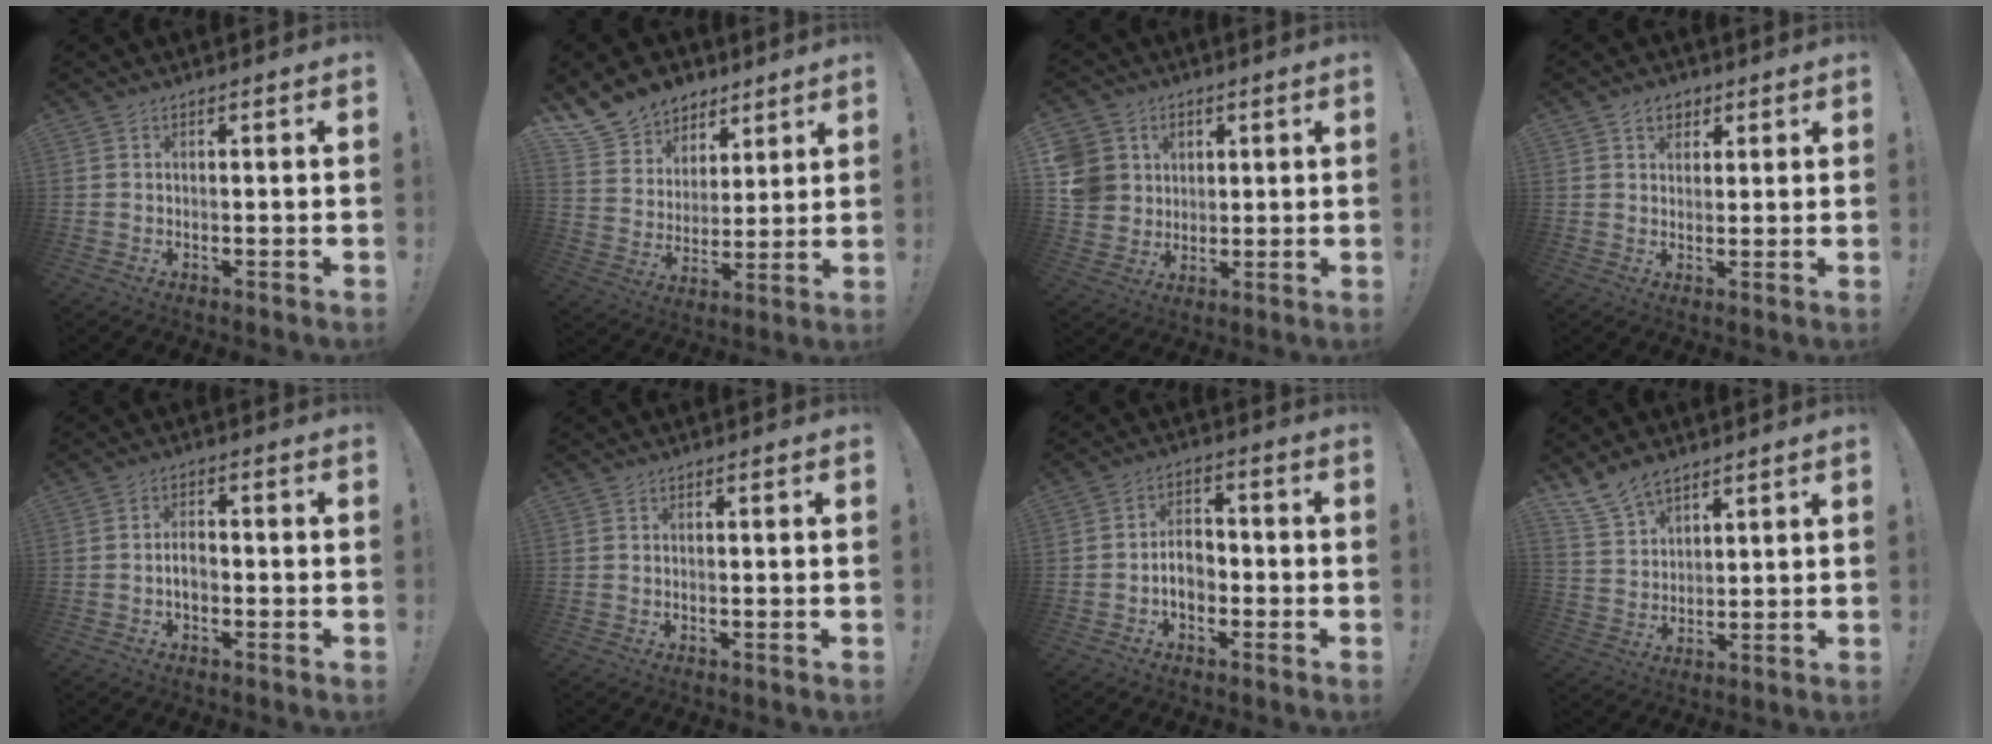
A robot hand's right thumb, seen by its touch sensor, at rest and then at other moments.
{"total": 11.8, "force": [8.2, 8.3, 2.1], "torque": [-0.041, -0.064, 0.160]}
{"total": 9.6, "force": [2.5, 8.9, 2.5], "torque": [-0.047, -0.011, 0.055]}
{"total": 5.0, "force": [2.7, 3.9, 1.8], "torque": [-0.020, -0.006, 0.048]}
{"total": 3.8, "force": [-1.1, 2.3, 2.8], "torque": [-0.051, 0.003, -0.023]}
{"total": 0.0}
{"total": 7.5, "force": [-2.1, 5.2, 4.9], "torque": [-0.084, 0.011, -0.037]}
{"total": 9.1, "force": [7.3, 4.6, 2.7], "torque": [-0.060, -0.045, 0.148]}